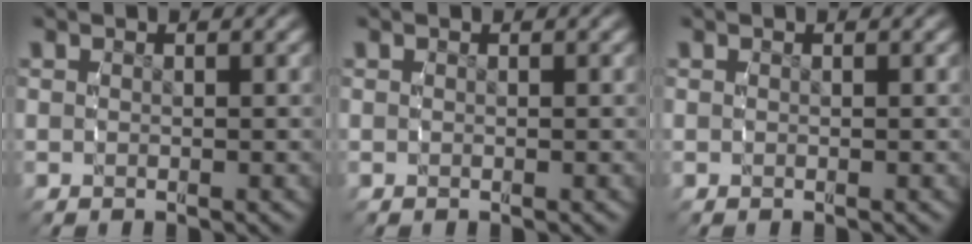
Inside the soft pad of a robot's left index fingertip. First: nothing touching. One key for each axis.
{"total": 0.0}
{"total": 0.0}